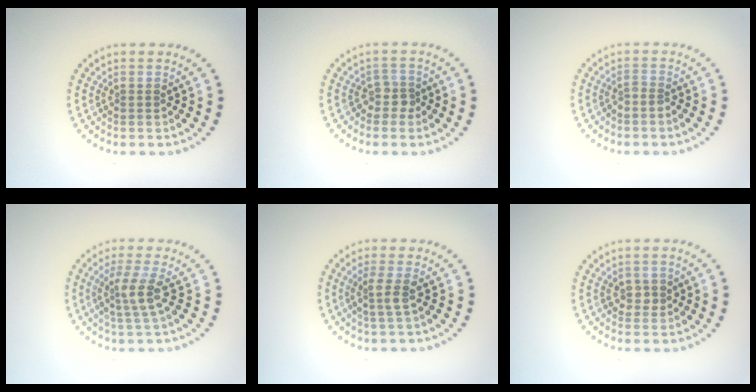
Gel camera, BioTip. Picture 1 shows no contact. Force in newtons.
{"total": 1.6, "press": 1.2, "slide": 1.0}
{"total": 0.7, "press": 0.4, "slide": 0.6}
{"total": 2.7, "press": 2.1, "slide": 1.6}
{"total": 1.8, "press": 1.4, "slide": 1.1}
{"total": 1.5, "press": 1.4, "slide": 0.4}